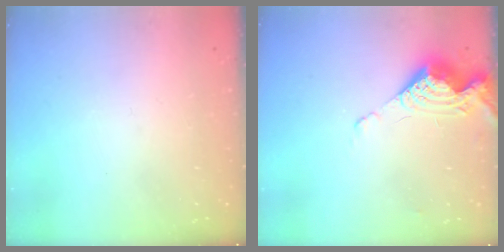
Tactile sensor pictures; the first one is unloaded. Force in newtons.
{"total": 9.1, "press": 9.1, "slide": 0.2}